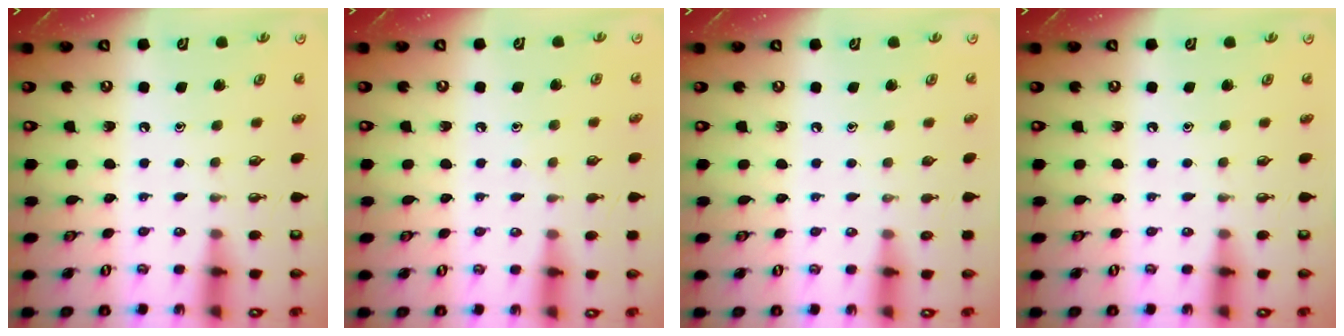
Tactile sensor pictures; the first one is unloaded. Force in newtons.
{"total": 5.6, "press": 5.6, "slide": 0.6}
{"total": 0.0}
{"total": 0.0}